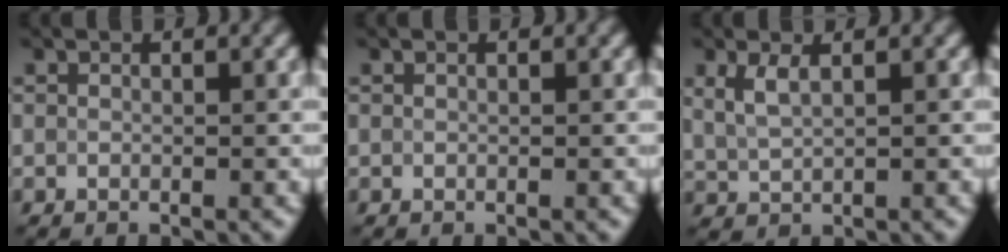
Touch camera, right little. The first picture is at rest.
{"total": 0.0}
{"total": 2.1, "force": [1.0, 0.8, 1.6], "torque": [-0.040, -0.001, 0.026]}